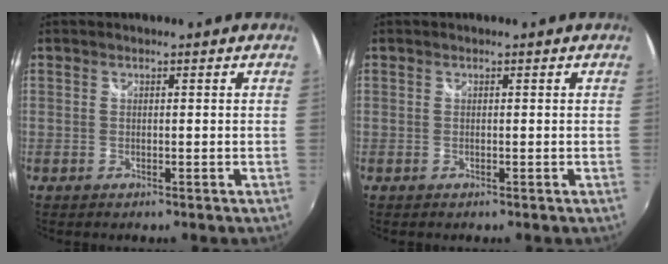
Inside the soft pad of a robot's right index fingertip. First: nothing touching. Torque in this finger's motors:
{"motor_torque": [0.00, 0.01, -0.01, 0.00]}